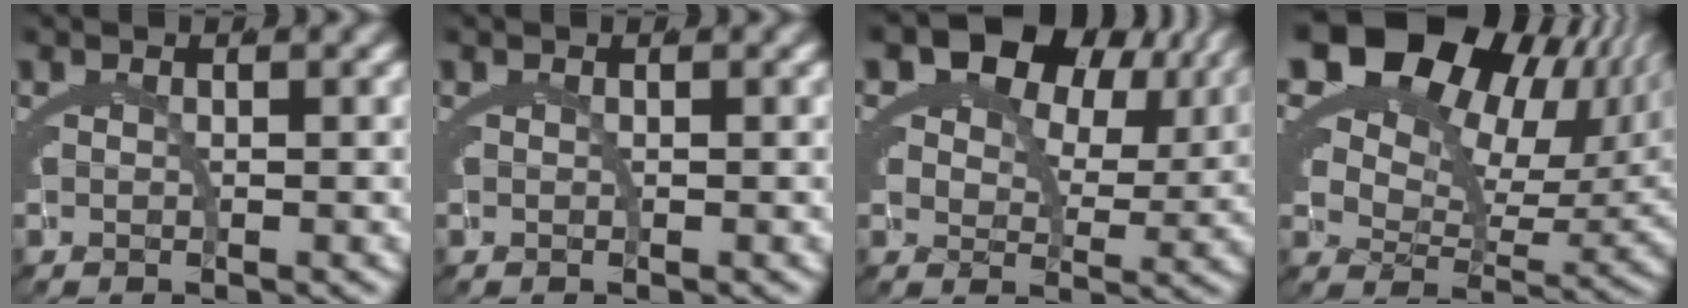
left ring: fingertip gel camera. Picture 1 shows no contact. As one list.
[{"total": 0.0}, {"total": 10.1, "force": [4.2, 6.8, 6.1], "torque": [-0.099, -0.001, 0.057]}, {"total": 14.8, "force": [5.5, 9.4, 10.0], "torque": [-0.171, 0.012, 0.076]}]